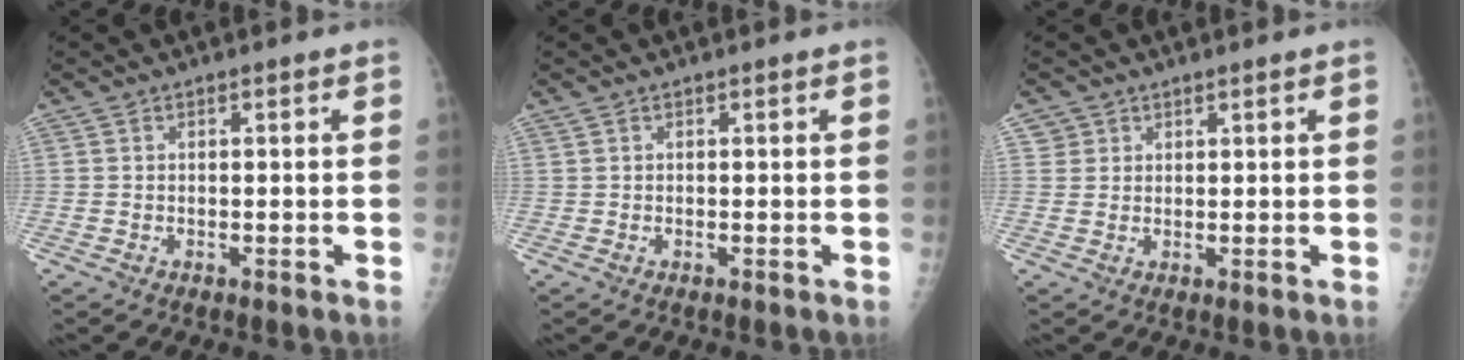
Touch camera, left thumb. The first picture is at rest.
{"total": 0.0}
{"total": 1.7, "force": [1.1, 1.2, -0.4], "torque": [0.027, -0.003, 0.013]}